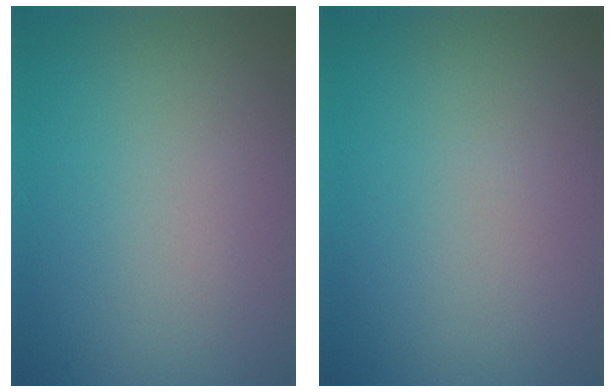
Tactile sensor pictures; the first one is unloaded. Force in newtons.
{"total": 0.0}